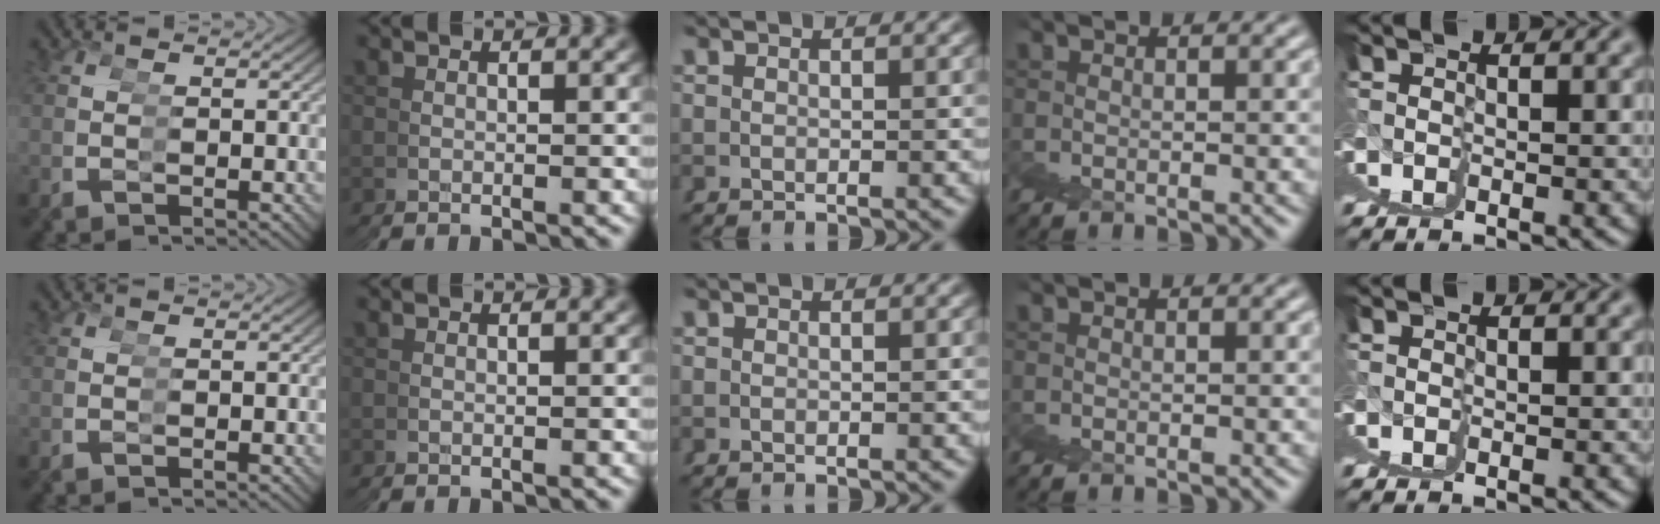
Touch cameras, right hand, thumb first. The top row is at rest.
{}